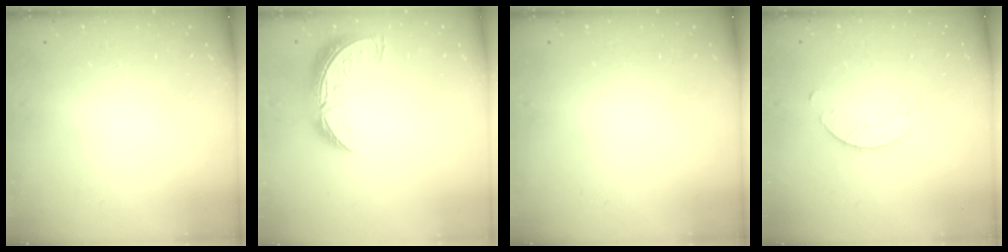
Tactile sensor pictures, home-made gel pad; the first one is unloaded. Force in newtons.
{"total": 11.0, "press": 10.9, "slide": 0.8}
{"total": 0.0}
{"total": 1.4, "press": 1.4, "slide": 0.2}